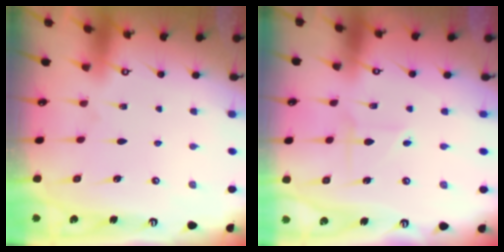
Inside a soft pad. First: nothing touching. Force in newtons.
{"total": 2.6, "press": 2.6, "slide": 0.3}